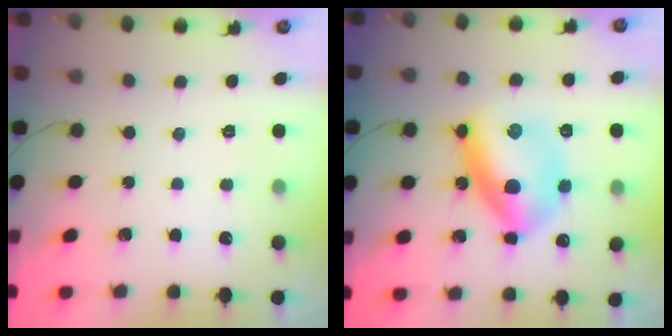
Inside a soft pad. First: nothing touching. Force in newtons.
{"total": 16.4, "press": 16.4, "slide": 0.9}